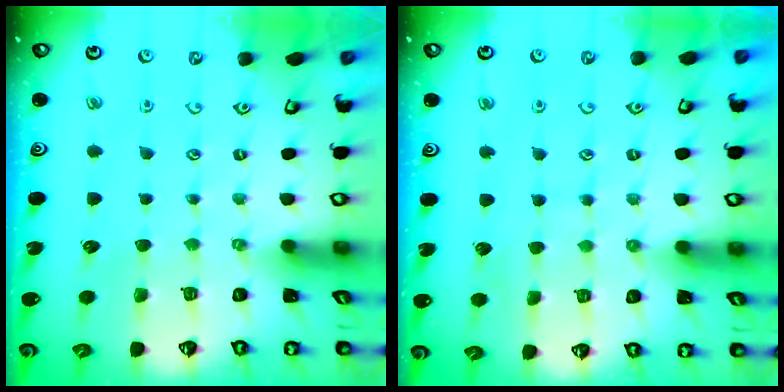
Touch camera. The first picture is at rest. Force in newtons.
{"total": 5.5, "press": 5.5, "slide": 0.5}